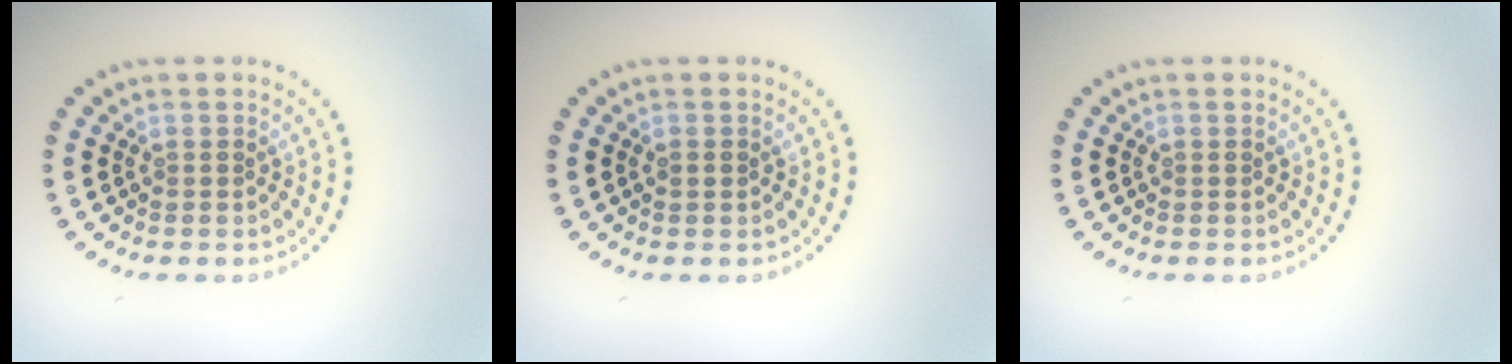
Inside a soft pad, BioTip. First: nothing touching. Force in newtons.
{"total": 0.8, "press": 0.8, "slide": 0.1}
{"total": 0.0}